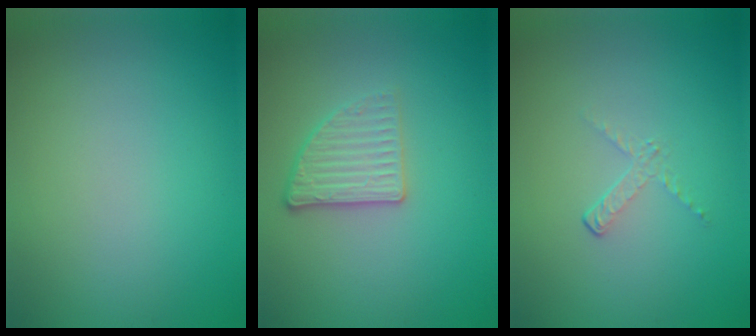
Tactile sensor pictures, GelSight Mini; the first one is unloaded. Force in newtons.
{"total": 2.7, "press": 2.4, "slide": 1.1}
{"total": 1.1, "press": 0.4, "slide": 1.1}